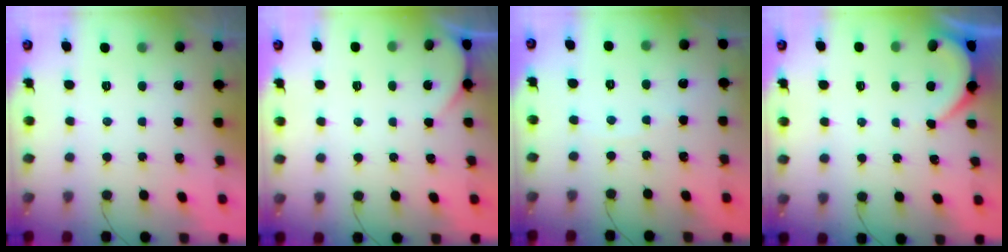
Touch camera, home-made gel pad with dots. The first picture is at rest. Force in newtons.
{"total": 2.4, "press": 2.4, "slide": 0.3}
{"total": 1.4, "press": 1.4, "slide": 0.3}
{"total": 1.9, "press": 1.9, "slide": 0.3}